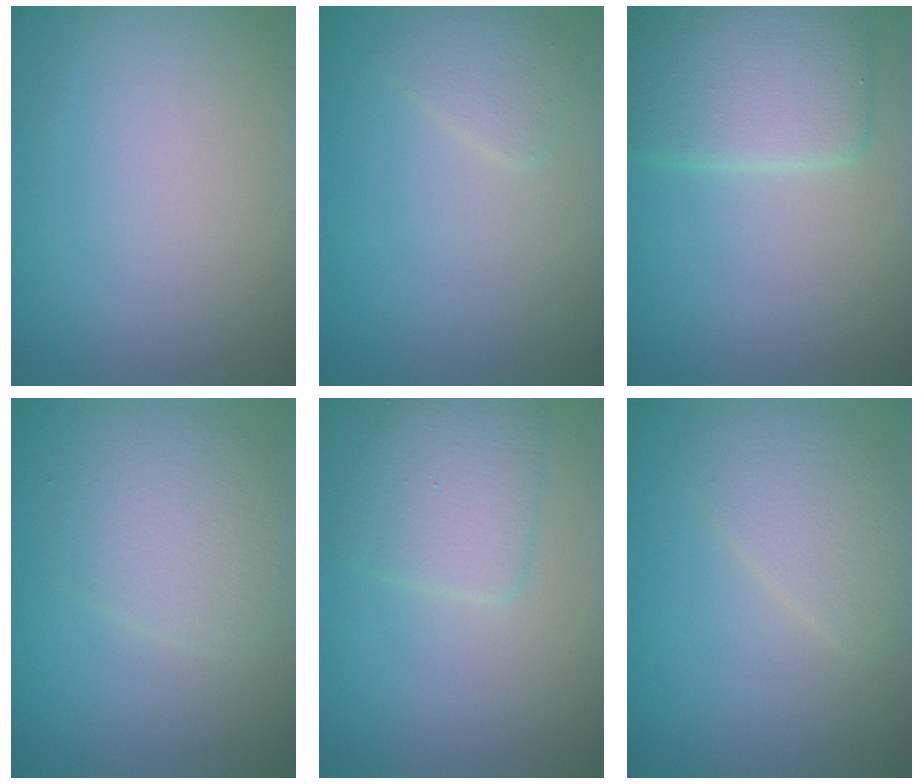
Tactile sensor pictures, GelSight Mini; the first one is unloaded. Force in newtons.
{"total": 1.5, "press": 1.5, "slide": 0.1}
{"total": 5.9, "press": 5.9, "slide": 0.2}
{"total": 3.0, "press": 3.0, "slide": 0.1}
{"total": 3.3, "press": 3.3, "slide": 0.1}
{"total": 2.5, "press": 2.5, "slide": 0.1}